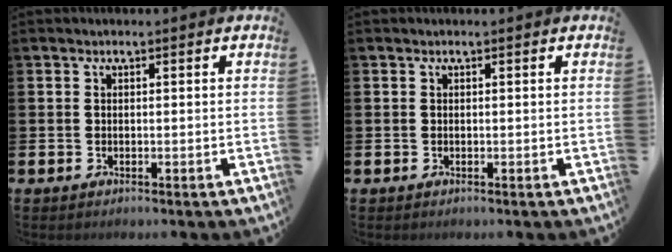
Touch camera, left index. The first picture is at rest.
{"total": 0.0}